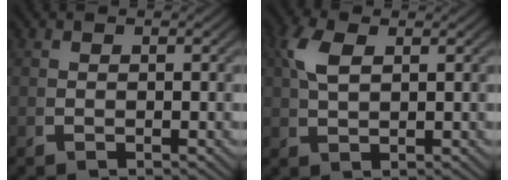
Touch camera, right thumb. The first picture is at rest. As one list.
[{"total": 2.5, "force": [1.7, 0.5, 1.8], "torque": [-0.041, 0.003, 0.040]}]